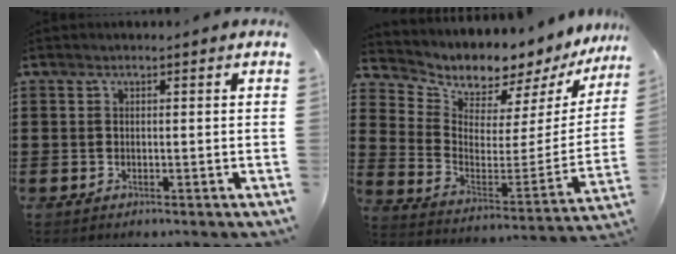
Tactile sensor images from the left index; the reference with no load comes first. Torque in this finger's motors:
{"motor_torque": [1.02, 0.02, 0.22, 0.05]}